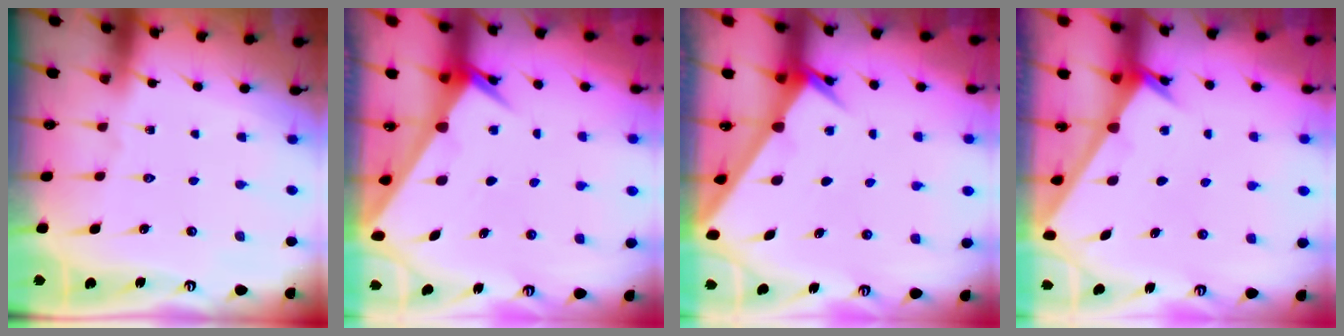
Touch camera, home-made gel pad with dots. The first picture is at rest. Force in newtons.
{"total": 2.6, "press": 2.6, "slide": 0.2}
{"total": 2.4, "press": 2.4, "slide": 0.3}
{"total": 2.6, "press": 2.6, "slide": 0.2}